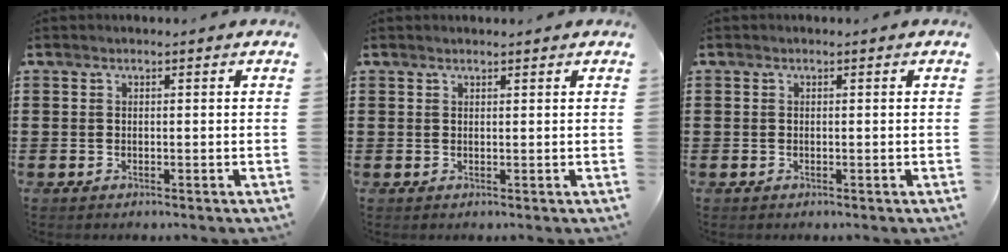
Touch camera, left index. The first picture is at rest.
{"total": 0.7, "force": [0.7, 0.0, 0.2], "torque": [-0.005, -0.002, 0.014]}
{"total": 0.0}